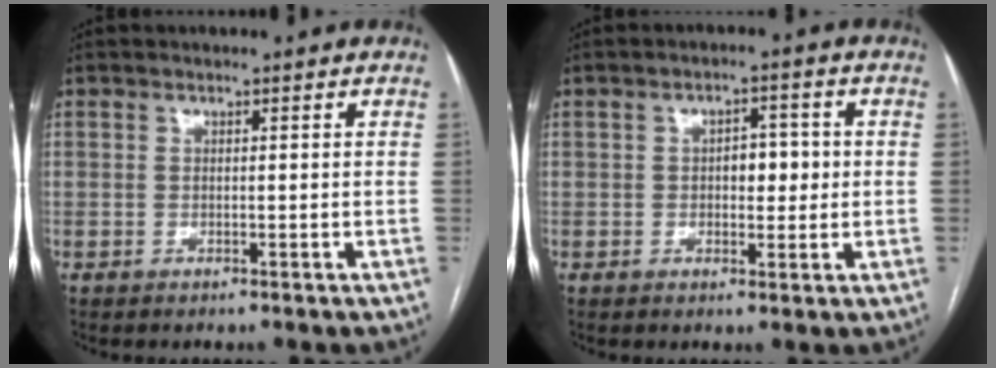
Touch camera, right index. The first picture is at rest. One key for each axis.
{"total": 4.0, "fx": 0.1, "fy": 2.1, "fz": 3.4, "tx": -0.046, "ty": 0.011, "tz": 0.004}